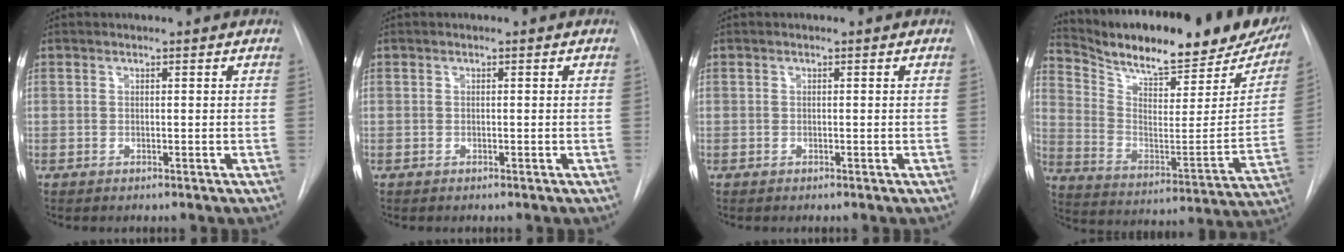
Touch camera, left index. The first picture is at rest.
{"total": 0.0}
{"total": 0.0}
{"total": 29.0, "force": [24.3, 6.3, 14.4], "torque": [-0.230, -0.054, 0.336]}